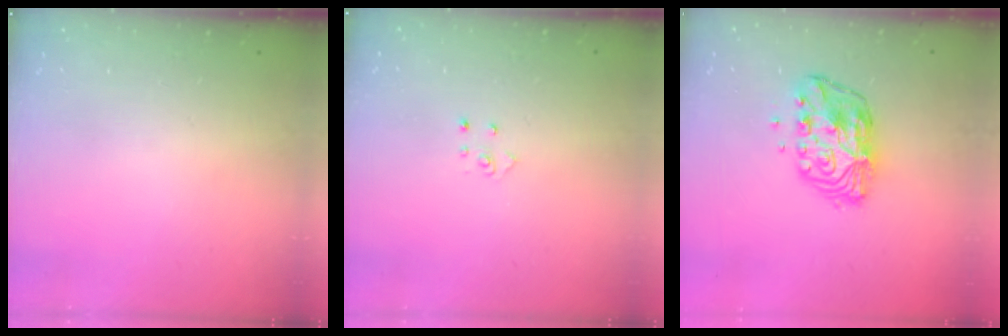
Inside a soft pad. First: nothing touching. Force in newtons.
{"total": 2.6, "press": 2.6, "slide": 0.3}
{"total": 12.5, "press": 12.5, "slide": 1.0}